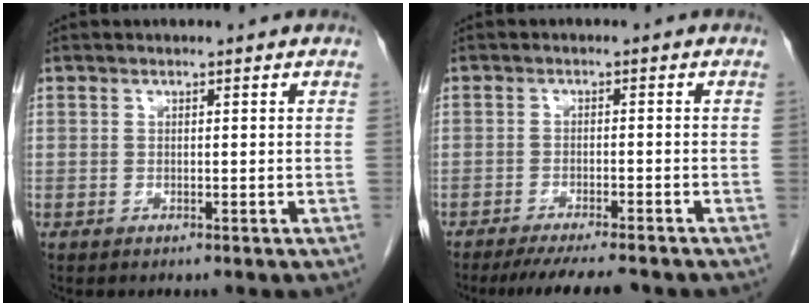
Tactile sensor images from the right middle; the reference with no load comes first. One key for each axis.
{"total": 8.8, "fx": -7.7, "fy": 0.6, "fz": 4.3, "tx": -0.054, "ty": -0.017, "tz": -0.115}